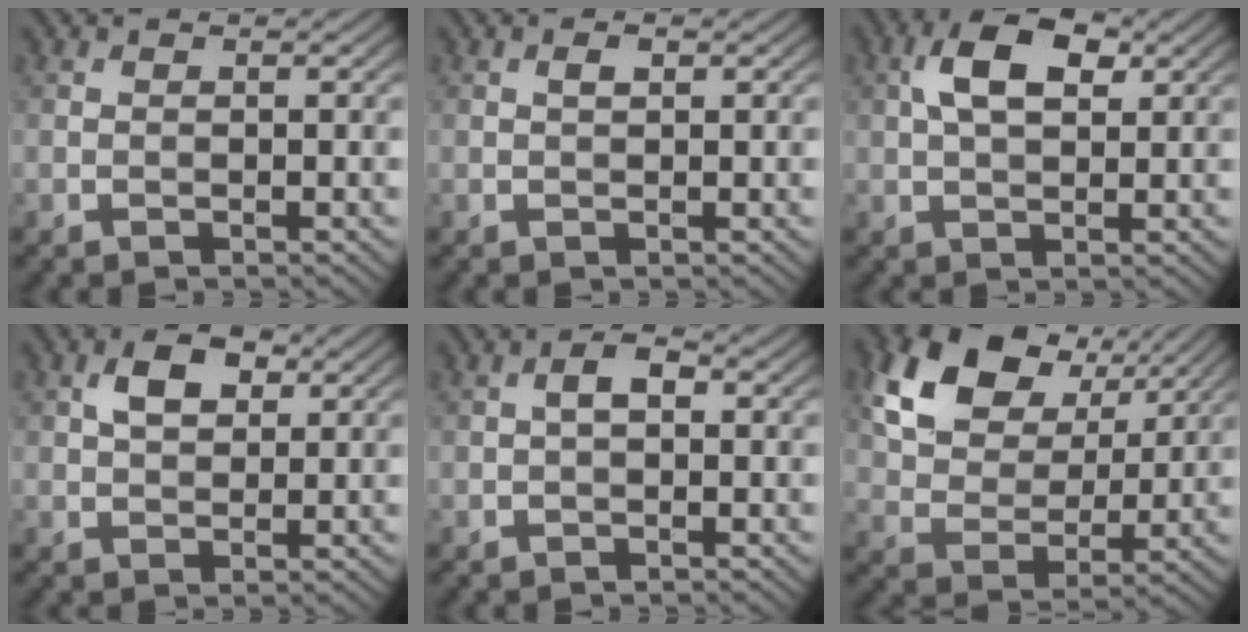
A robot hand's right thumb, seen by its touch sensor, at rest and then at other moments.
{"total": 1.0, "force": [0.3, 0.4, 0.8], "torque": [-0.014, 0.000, 0.006]}
{"total": 6.4, "force": [1.9, 3.4, 5.0], "torque": [-0.099, 0.009, 0.028]}
{"total": 4.1, "force": [1.5, 2.5, 2.9], "torque": [-0.057, 0.007, 0.024]}
{"total": 2.2, "force": [0.1, 1.2, 1.8], "torque": [-0.031, 0.010, -0.004]}
{"total": 14.4, "force": [7.2, 9.4, 8.2], "torque": [-0.192, 0.024, 0.124]}